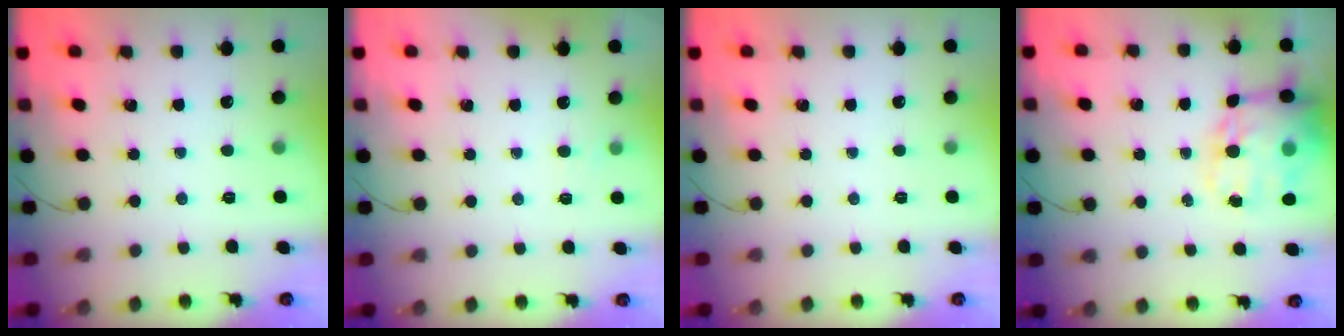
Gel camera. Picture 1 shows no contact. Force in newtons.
{"total": 3.1, "press": 2.8, "slide": 1.2}
{"total": 0.0}
{"total": 18.2, "press": 17.6, "slide": 4.4}